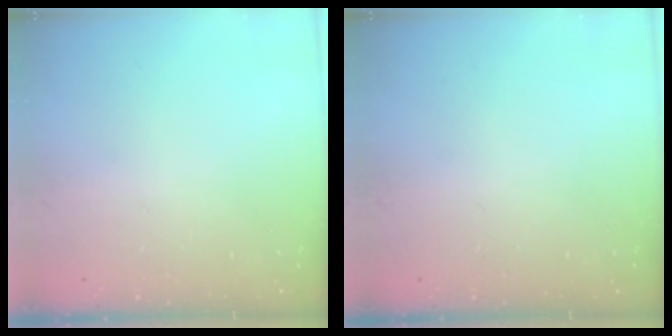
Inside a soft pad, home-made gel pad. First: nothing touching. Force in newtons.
{"total": 0.0}